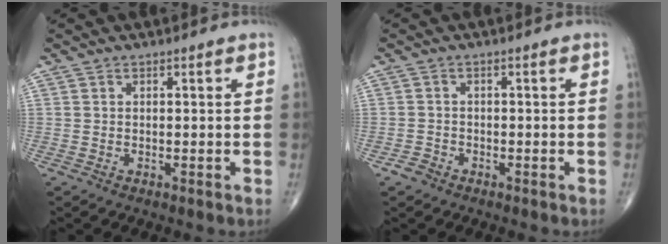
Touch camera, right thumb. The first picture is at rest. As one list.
[{"total": 1.7, "force": [-1.2, 1.2, 0.3], "torque": [-0.006, 0.005, -0.025]}]